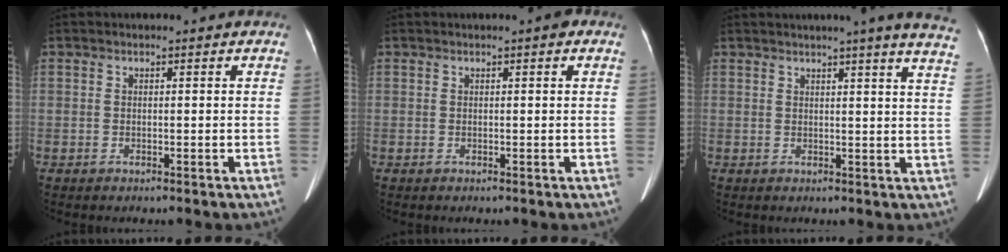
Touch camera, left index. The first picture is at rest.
{"total": 0.9, "force": [0.5, 0.2, 0.8], "torque": [-0.013, 0.003, 0.003]}
{"total": 14.0, "force": [12.1, -0.9, 7.0], "torque": [-0.091, -0.040, 0.123]}